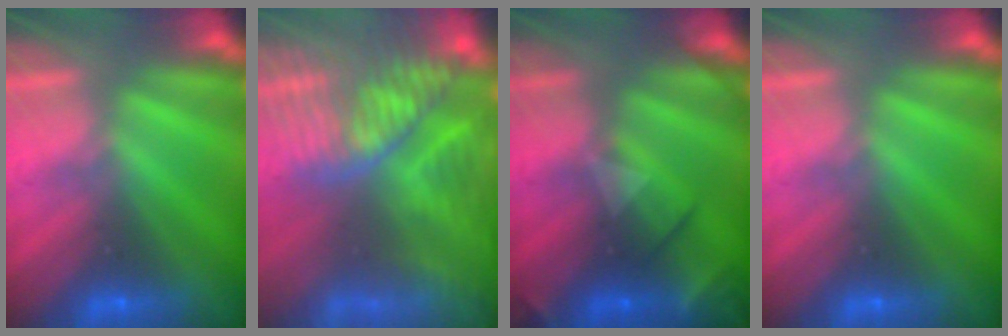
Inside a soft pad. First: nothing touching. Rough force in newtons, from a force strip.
{"total": 7.4}
{"total": 2.4}
{"total": 0.0}